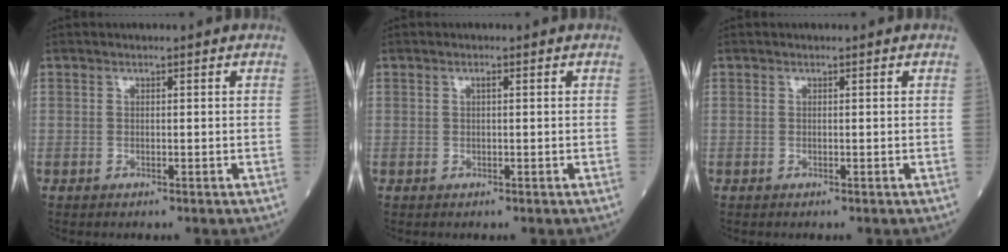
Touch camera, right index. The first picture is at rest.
{"total": 0.6, "force": [0.1, 0.1, 0.5], "torque": [-0.012, 0.001, 0.003]}
{"total": 0.0}